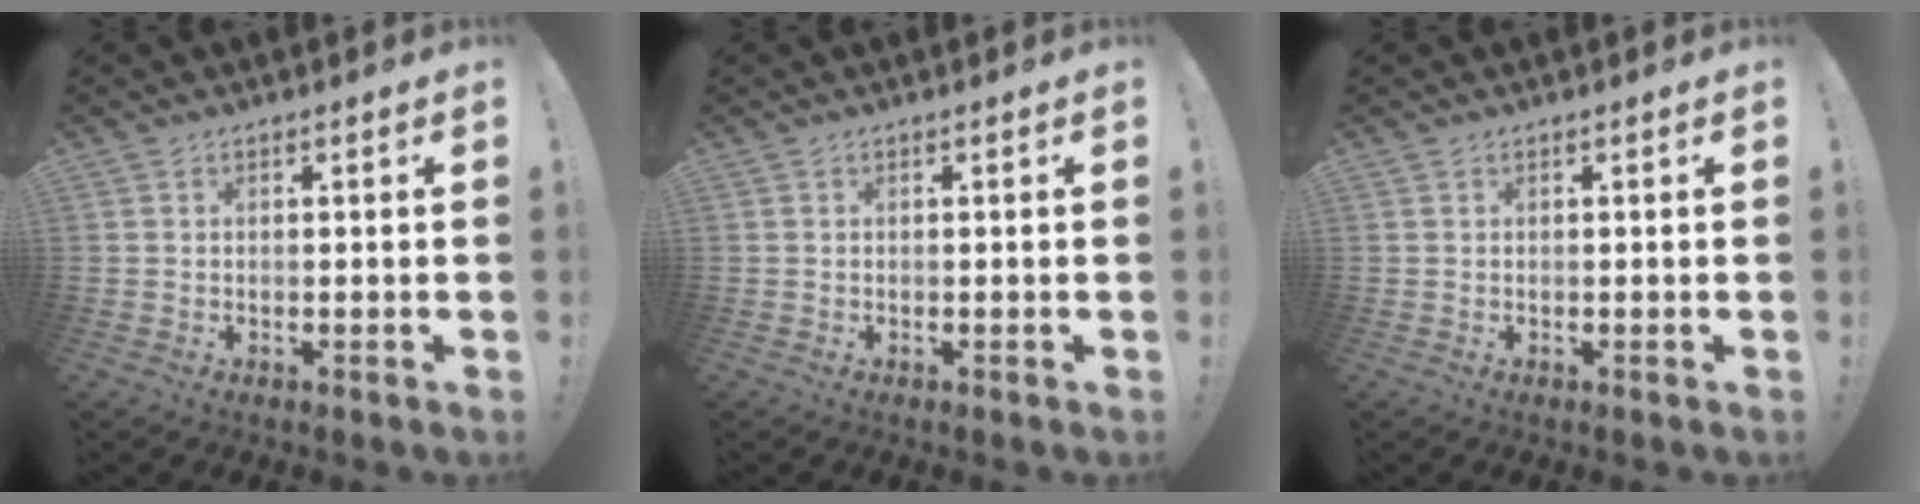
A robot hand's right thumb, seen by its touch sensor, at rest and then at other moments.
{"total": 0.0}
{"total": 0.0}